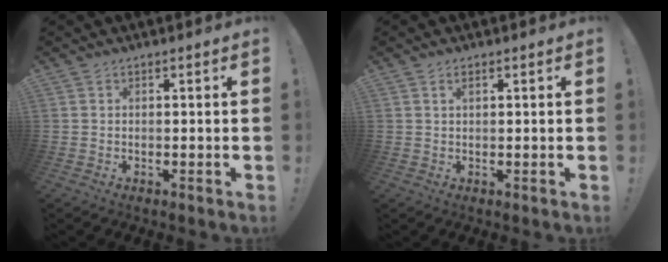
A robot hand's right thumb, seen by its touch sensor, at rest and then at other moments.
{"total": 1.2, "force": [0.6, 0.4, 1.0], "torque": [-0.021, 0.001, 0.009]}